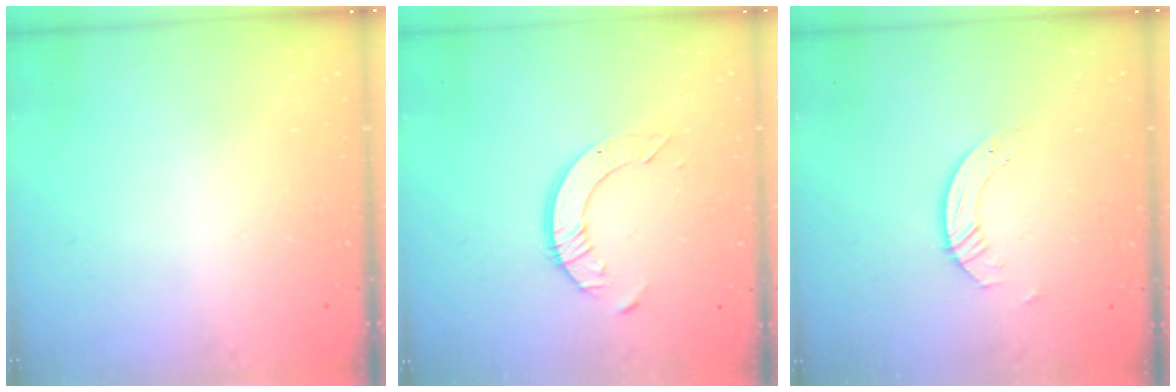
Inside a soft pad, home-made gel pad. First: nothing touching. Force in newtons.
{"total": 6.9, "press": 6.8, "slide": 0.7}
{"total": 3.2, "press": 3.1, "slide": 0.3}